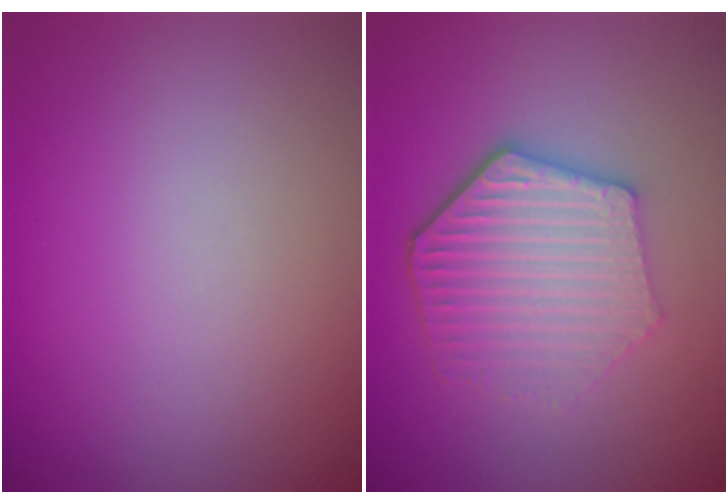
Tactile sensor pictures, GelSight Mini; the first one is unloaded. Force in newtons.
{"total": 5.5, "press": 4.3, "slide": 3.3}